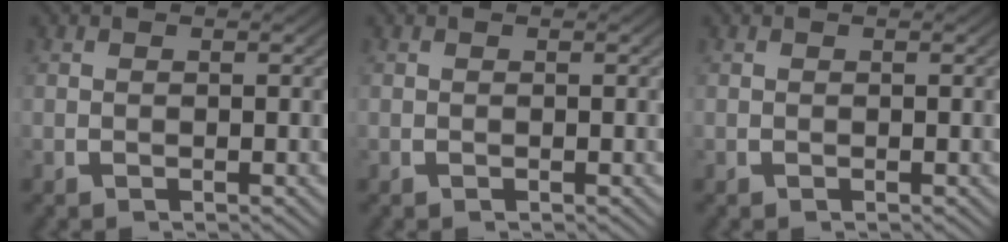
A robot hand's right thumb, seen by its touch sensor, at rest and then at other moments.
{"total": 0.0}
{"total": 0.0}